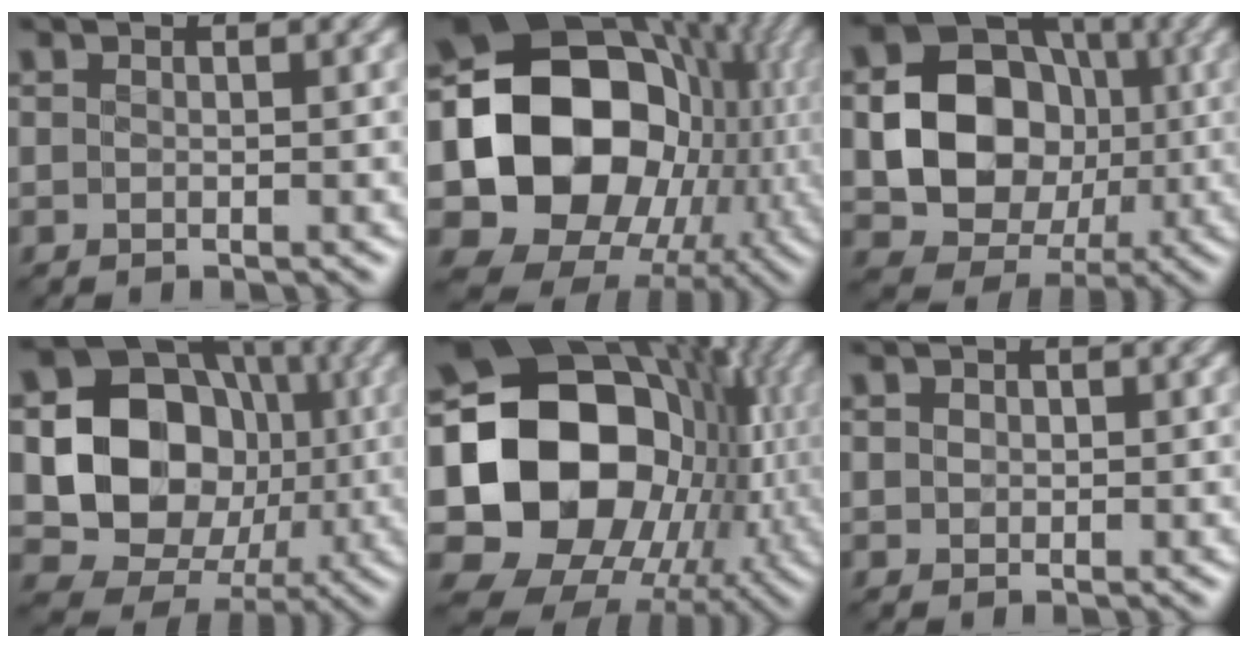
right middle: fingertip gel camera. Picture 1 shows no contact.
{"total": 18.0, "force": [-0.8, 14.6, 10.5], "torque": [-0.189, -0.019, -0.011]}
{"total": 12.1, "force": [-0.8, 10.1, 6.5], "torque": [-0.087, -0.007, -0.026]}
{"total": 13.2, "force": [-0.3, 11.2, 7.1], "torque": [-0.101, -0.013, -0.025]}
{"total": 19.2, "force": [-0.3, 15.1, 11.9], "torque": [-0.221, -0.003, 0.006]}
{"total": 1.2, "force": [0.6, 1.0, 0.5], "torque": [-0.011, 0.008, 0.009]}